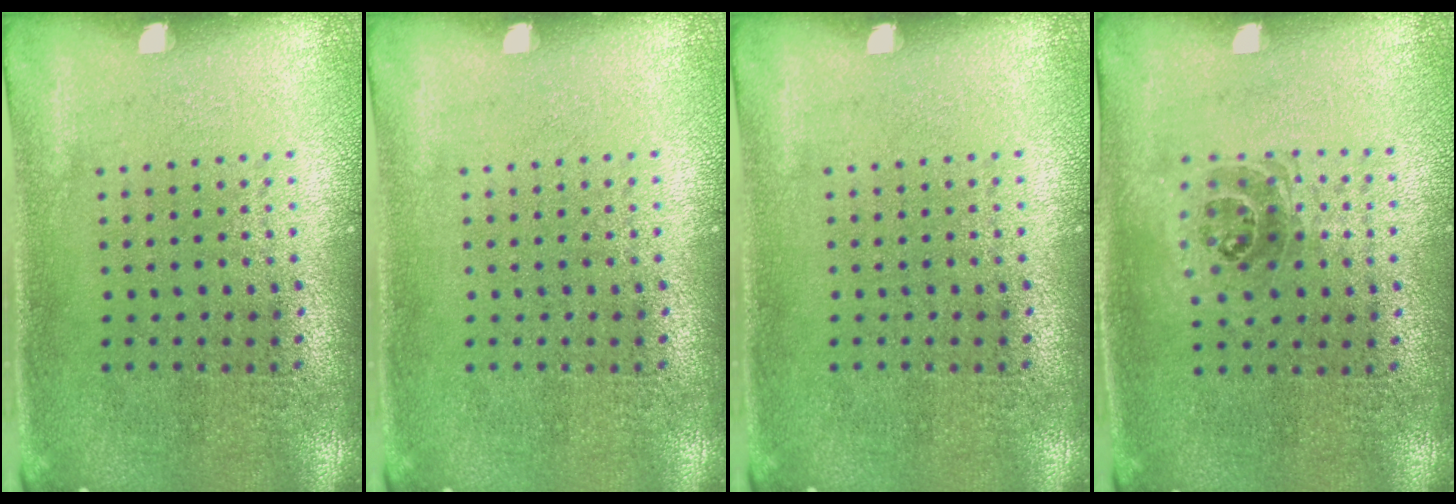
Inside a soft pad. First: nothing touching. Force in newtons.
{"total": 0.0}
{"total": 0.0}
{"total": 1.1, "press": 0.9, "slide": 0.6}